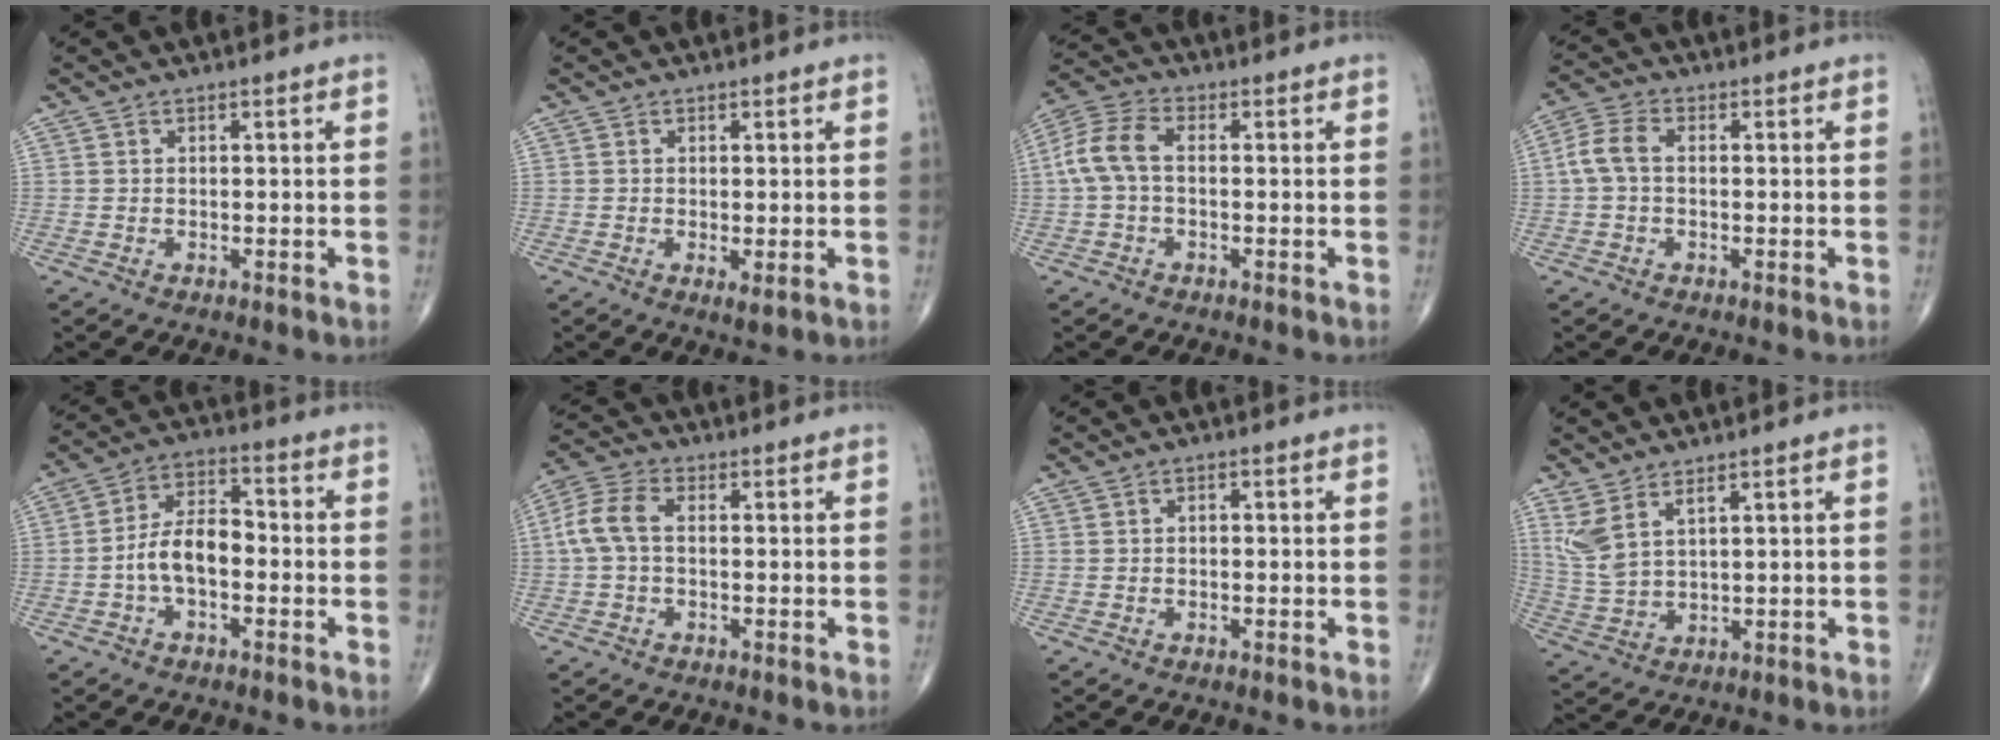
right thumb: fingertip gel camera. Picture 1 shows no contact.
{"total": 1.6, "force": [-0.2, 0.5, 1.6], "torque": [-0.030, -0.008, -0.003]}
{"total": 7.3, "force": [-0.1, 4.3, 6.0], "torque": [-0.135, 0.025, -0.010]}
{"total": 5.1, "force": [0.0, 3.2, 4.0], "torque": [-0.090, 0.016, -0.006]}
{"total": 8.8, "force": [-1.9, 4.9, 7.1], "torque": [-0.124, 0.037, -0.044]}
{"total": 6.6, "force": [0.1, 3.9, 5.3], "torque": [-0.122, 0.022, -0.005]}
{"total": 0.8, "force": [0.0, 0.5, 0.6], "torque": [-0.007, 0.003, -0.003]}
{"total": 6.3, "force": [3.7, 2.2, 4.6], "torque": [-0.106, -0.017, 0.088]}